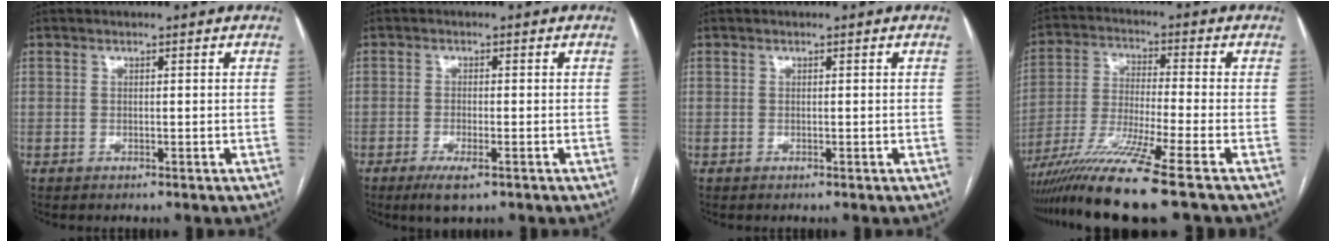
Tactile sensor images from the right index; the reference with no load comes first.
{"total": 3.9, "force": [-2.3, 0.8, 3.0], "torque": [-0.058, -0.007, -0.037]}
{"total": 0.0}
{"total": 13.3, "force": [-9.8, -2.3, 8.8], "torque": [-0.165, -0.034, -0.174]}